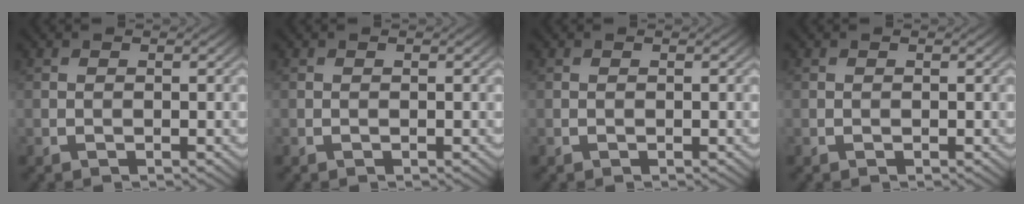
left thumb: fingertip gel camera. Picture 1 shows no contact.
{"total": 0.0}
{"total": 0.0}
{"total": 0.0}